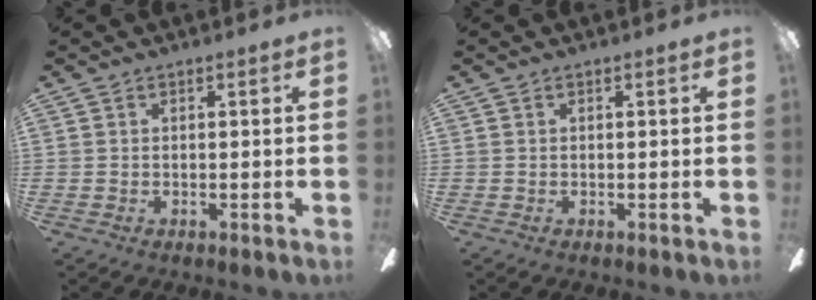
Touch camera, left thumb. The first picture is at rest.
{"total": 0.0}